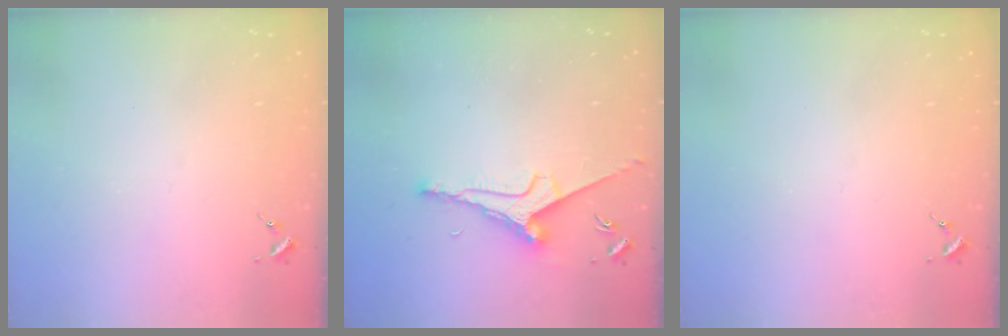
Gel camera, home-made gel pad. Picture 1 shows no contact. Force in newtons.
{"total": 7.6, "press": 7.5, "slide": 0.9}
{"total": 0.0}